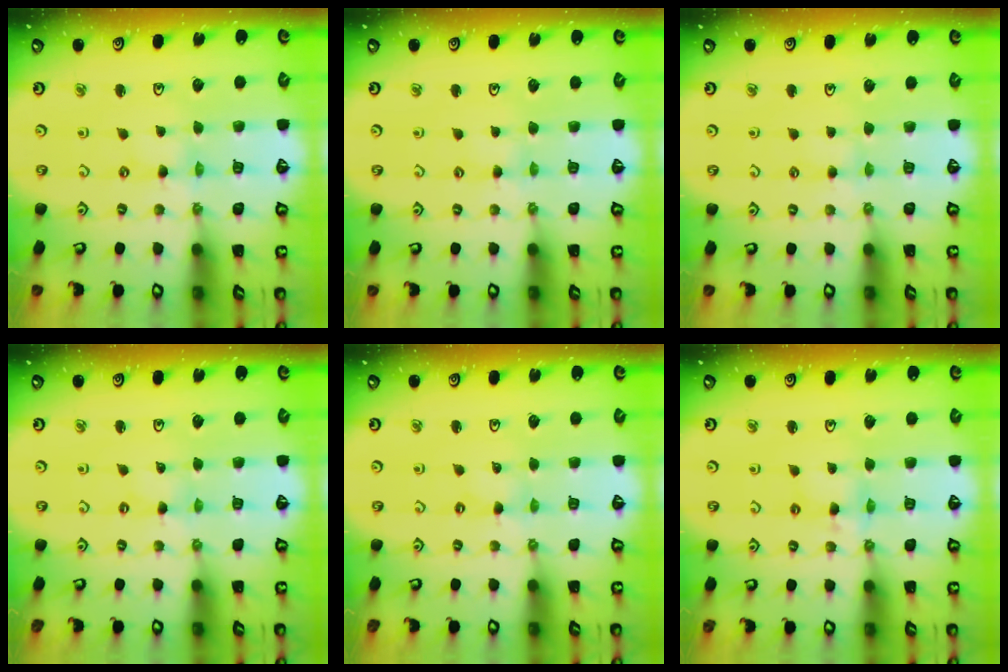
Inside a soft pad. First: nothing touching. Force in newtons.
{"total": 3.4, "press": 3.4, "slide": 0.4}
{"total": 2.2, "press": 2.2, "slide": 0.4}
{"total": 0.0}
{"total": 0.0}
{"total": 5.0, "press": 5.0, "slide": 0.4}